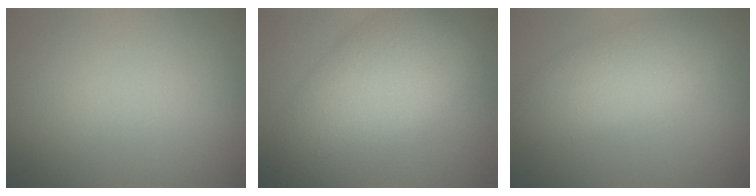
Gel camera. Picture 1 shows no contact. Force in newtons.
{"total": 10.9, "press": 10.9, "slide": 0.1}
{"total": 4.2, "press": 4.2, "slide": 0.2}